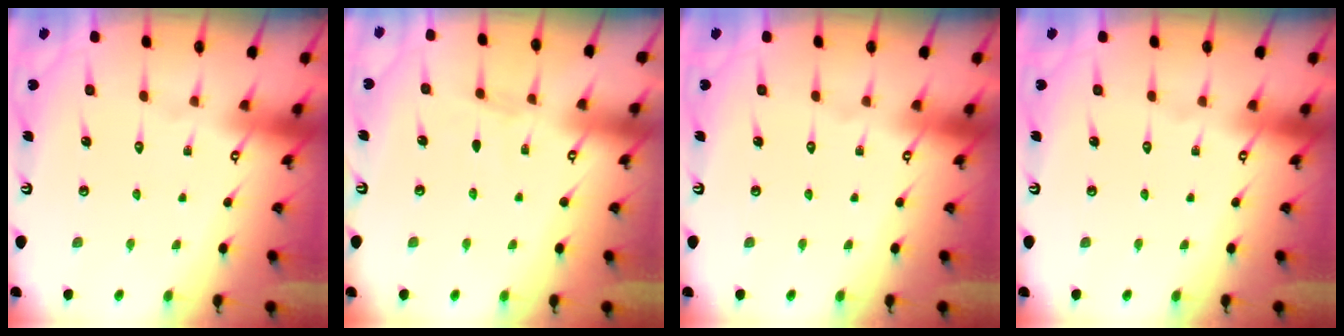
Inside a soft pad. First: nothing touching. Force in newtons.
{"total": 2.3, "press": 2.3, "slide": 0.3}
{"total": 0.0}
{"total": 0.0}